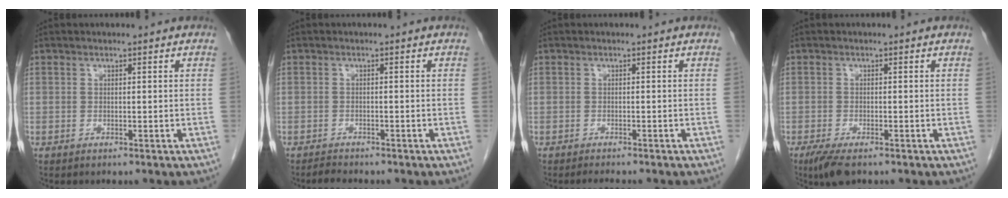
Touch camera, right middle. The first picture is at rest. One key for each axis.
{"total": 1.5, "fx": -1.4, "fy": 0.2, "fz": 0.3, "tx": -0.014, "ty": -0.005, "tz": -0.023}
{"total": 2.9, "fx": -2.5, "fy": 0.2, "fz": 1.3, "tx": -0.017, "ty": -0.003, "tz": -0.031}
{"total": 4.2, "fx": -2.9, "fy": 1.1, "fz": 2.9, "tx": -0.056, "ty": -0.010, "tz": -0.047}